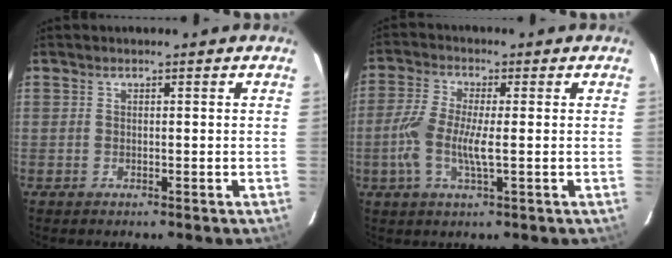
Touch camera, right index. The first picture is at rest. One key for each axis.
{"total": 7.4, "fx": -1.2, "fy": 1.8, "fz": 7.1, "tx": -0.158, "ty": -0.001, "tz": -0.027}